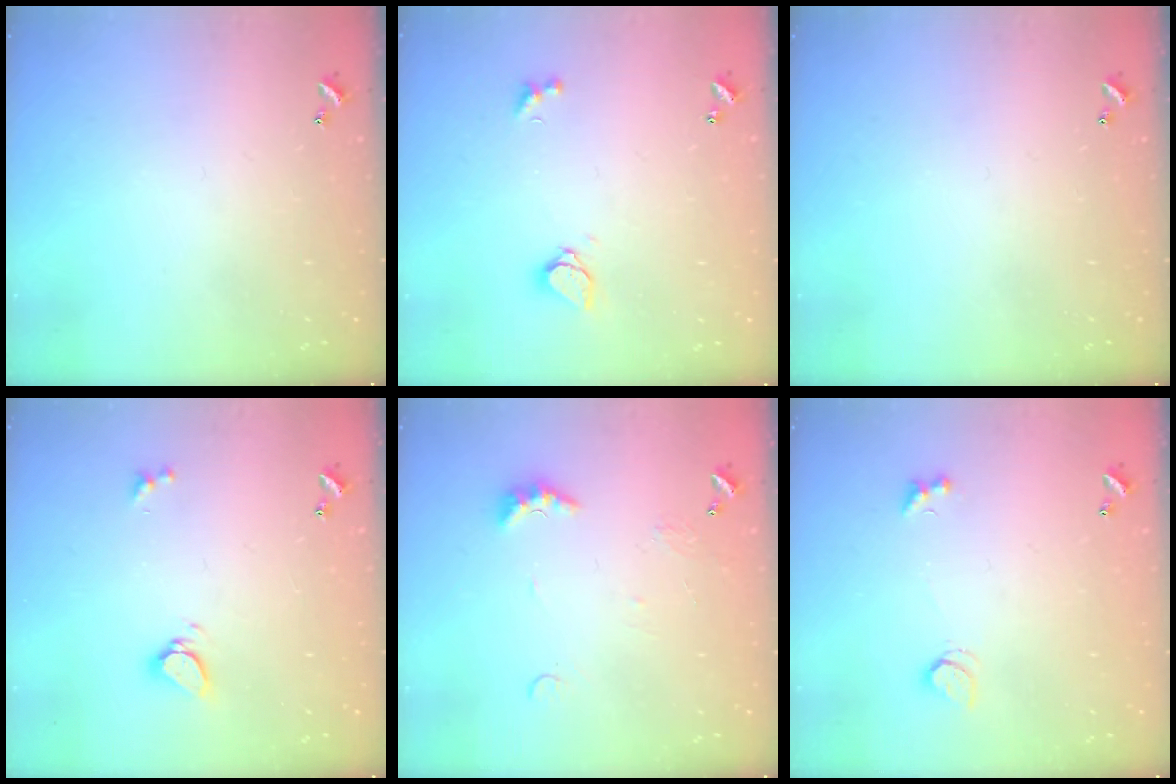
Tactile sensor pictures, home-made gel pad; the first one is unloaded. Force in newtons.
{"total": 1.6, "press": 1.5, "slide": 0.5}
{"total": 0.0}
{"total": 4.4, "press": 4.4, "slide": 0.6}
{"total": 4.3, "press": 4.2, "slide": 0.9}
{"total": 2.3, "press": 1.9, "slide": 1.1}